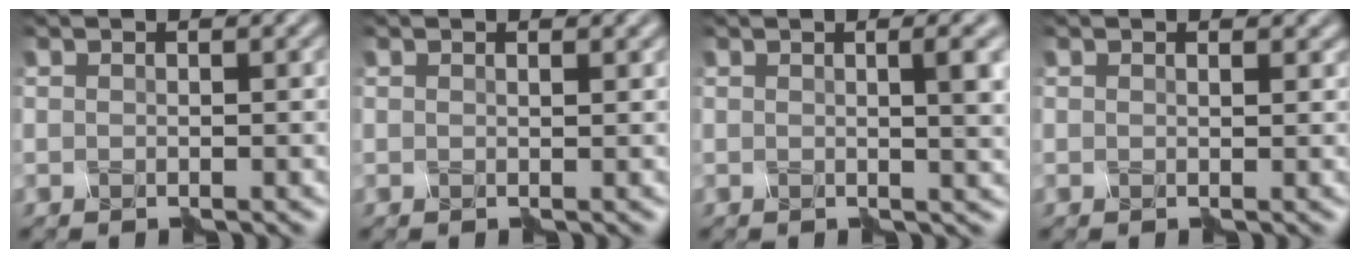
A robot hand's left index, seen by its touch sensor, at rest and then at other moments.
{"total": 0.6, "force": [0.6, 0.1, 0.0], "torque": [0.003, -0.003, 0.007]}
{"total": 3.9, "force": [0.6, 1.2, 3.7], "torque": [-0.034, 0.006, 0.004]}
{"total": 1.0, "force": [0.7, 0.7, 0.3], "torque": [0.001, -0.001, 0.009]}